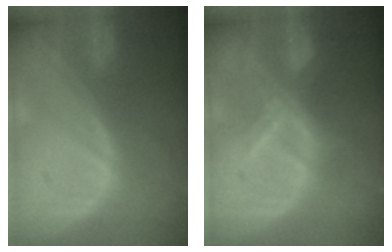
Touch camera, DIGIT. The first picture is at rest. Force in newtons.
{"total": 6.6, "press": 6.2, "slide": 2.3}